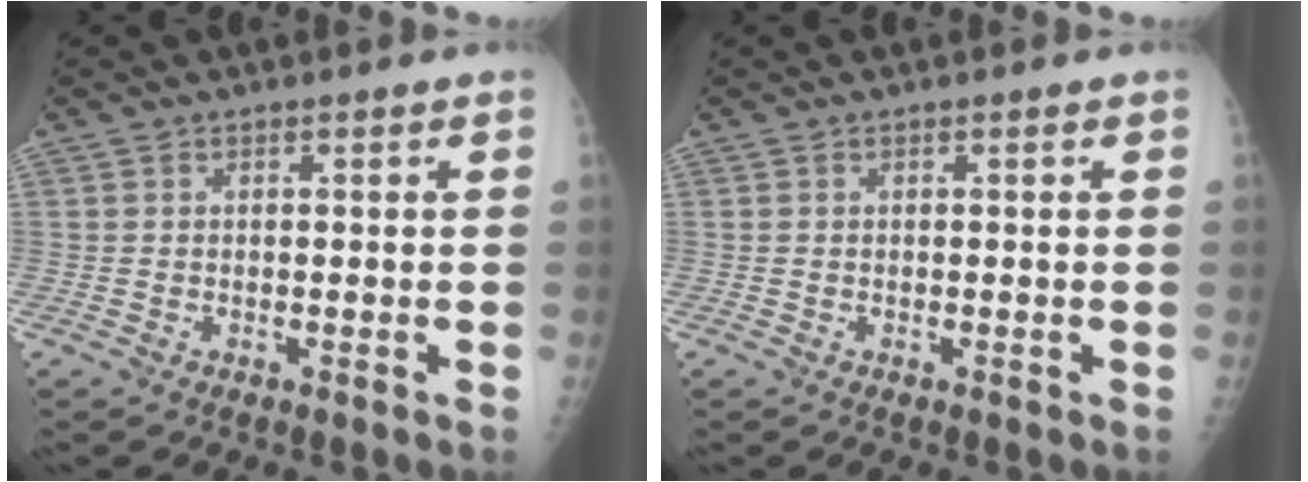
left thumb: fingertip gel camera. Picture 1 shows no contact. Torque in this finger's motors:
{"motor_torque": [0.03, 0.01, -0.02, -0.02, 0.00]}